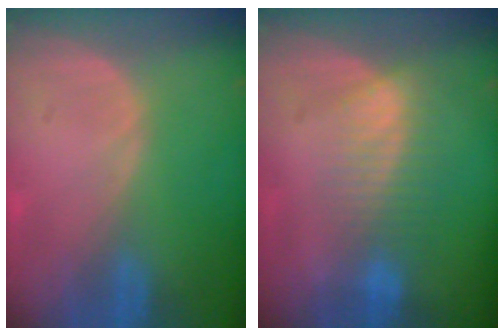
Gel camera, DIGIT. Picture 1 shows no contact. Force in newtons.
{"total": 7.2, "press": 6.1, "slide": 3.8}